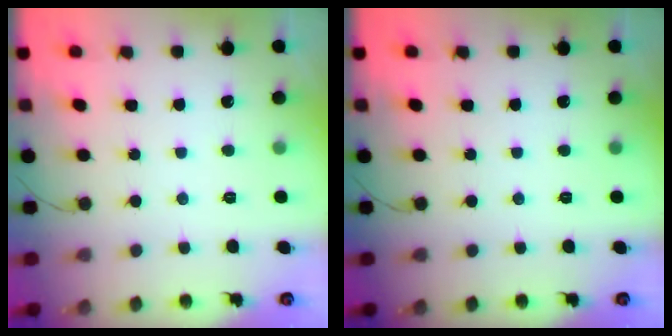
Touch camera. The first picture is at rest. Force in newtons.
{"total": 0.0}